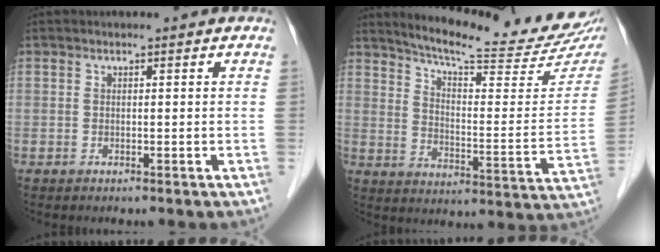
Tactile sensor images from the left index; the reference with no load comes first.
{"total": 21.5, "force": [19.3, 1.4, 9.3], "torque": [-0.135, -0.063, 0.250]}